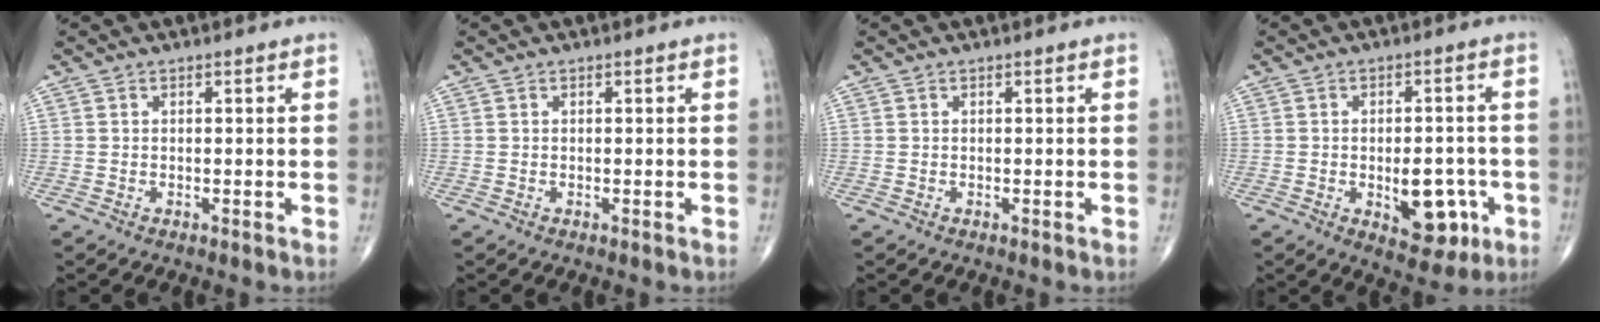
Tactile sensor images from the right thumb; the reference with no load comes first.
{"total": 0.0}
{"total": 0.0}
{"total": 9.8, "force": [-2.8, 5.2, 7.8], "torque": [-0.080, 0.011, -0.025]}